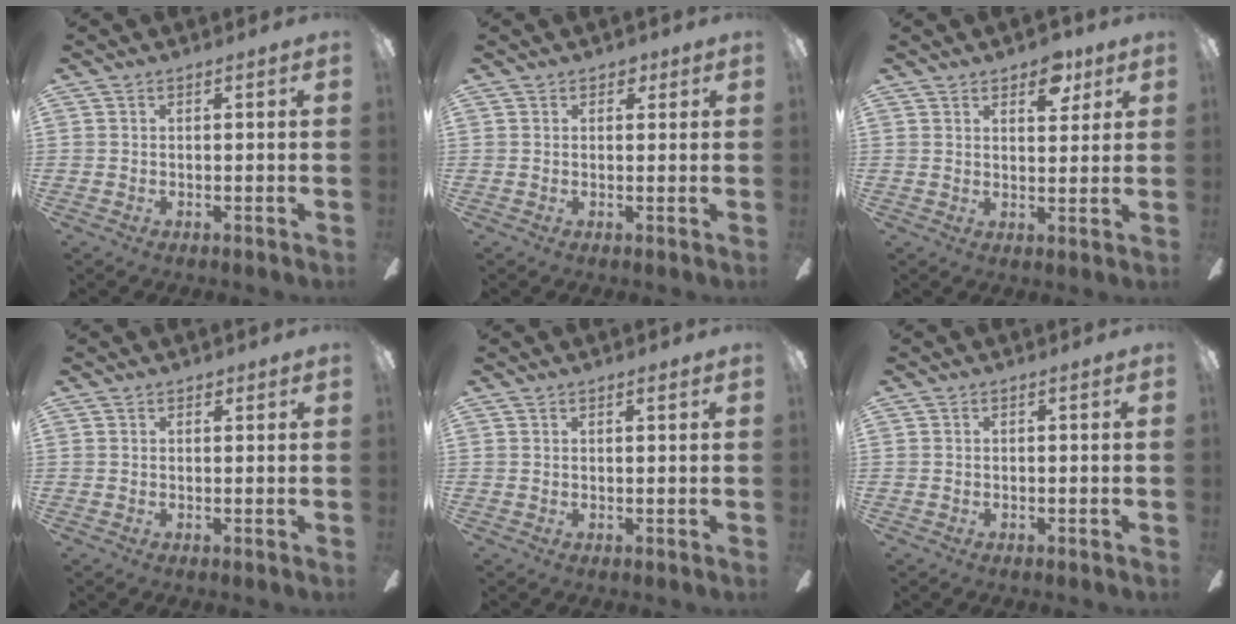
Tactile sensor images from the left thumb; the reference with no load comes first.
{"total": 2.2, "force": [1.4, 1.5, 0.9], "torque": [-0.001, -0.001, 0.023]}
{"total": 6.8, "force": [4.8, 3.4, 3.4], "torque": [-0.022, -0.023, 0.078]}
{"total": 1.3, "force": [1.0, 0.8, 0.2], "torque": [0.003, -0.002, 0.017]}
{"total": 1.0, "force": [0.9, 0.2, 0.4], "torque": [-0.001, -0.003, 0.014]}
{"total": 0.0}